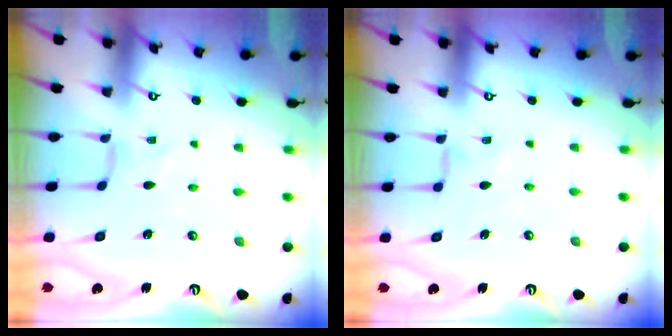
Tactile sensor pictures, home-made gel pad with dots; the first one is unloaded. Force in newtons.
{"total": 1.4, "press": 1.4, "slide": 0.4}